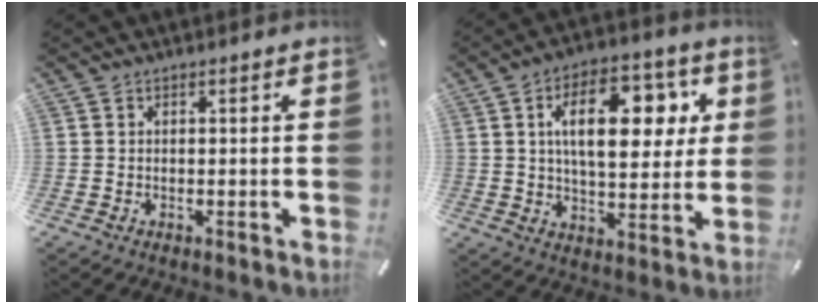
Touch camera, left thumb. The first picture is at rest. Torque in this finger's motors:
{"motor_torque": [1.90, 2.76, 2.22, -0.55, 0.55]}